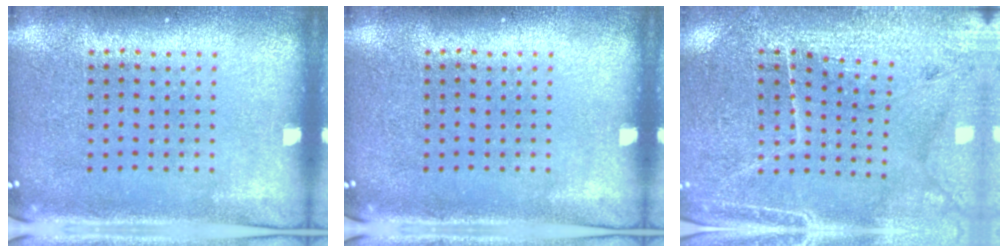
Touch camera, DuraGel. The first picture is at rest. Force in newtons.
{"total": 0.0}
{"total": 3.1, "press": 3.0, "slide": 0.7}